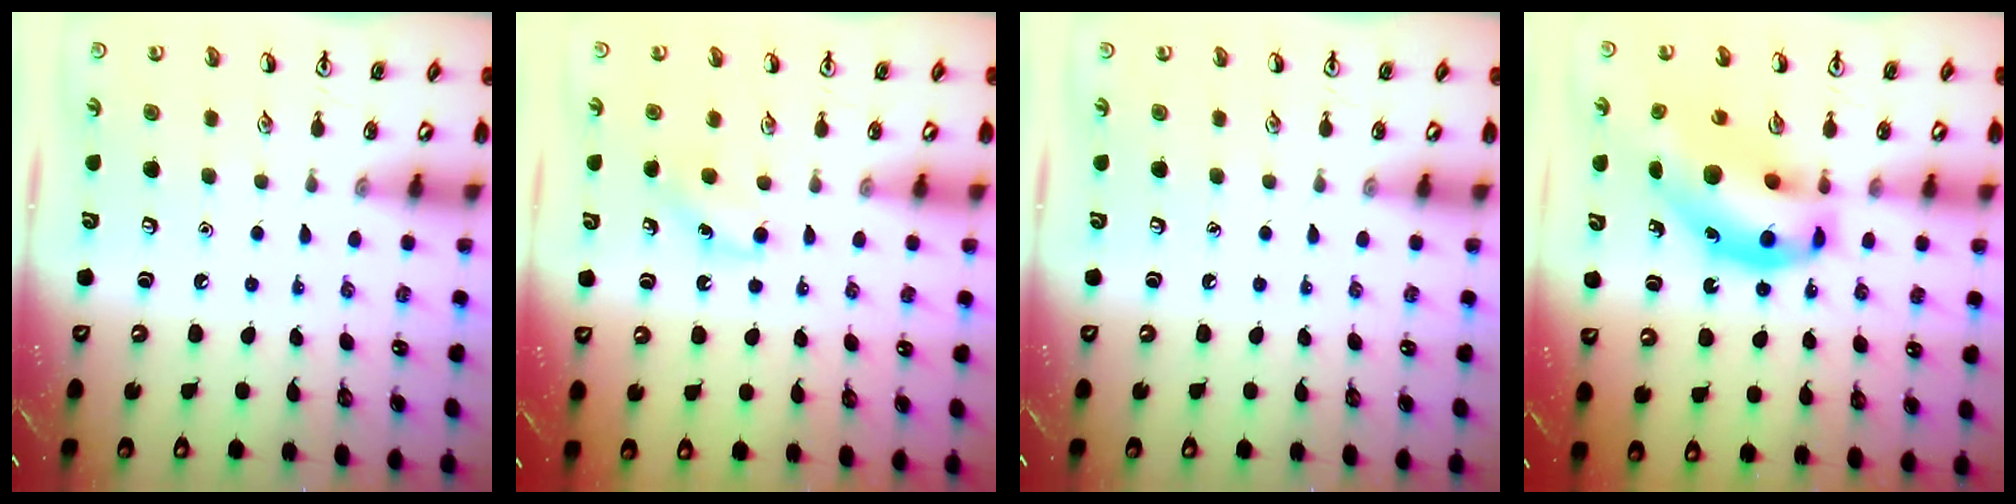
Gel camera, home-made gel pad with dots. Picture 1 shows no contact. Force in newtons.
{"total": 3.8, "press": 3.6, "slide": 1.1}
{"total": 0.0}
{"total": 16.2, "press": 15.5, "slide": 4.7}